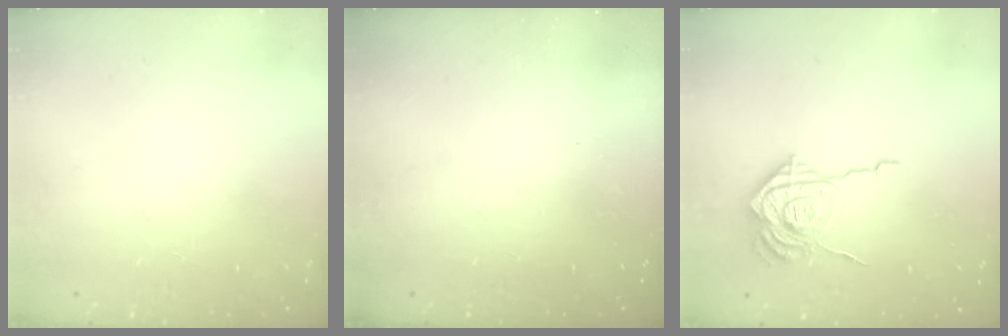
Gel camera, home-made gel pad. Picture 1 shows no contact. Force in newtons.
{"total": 2.4, "press": 2.3, "slide": 0.8}
{"total": 16.2, "press": 16.1, "slide": 1.7}